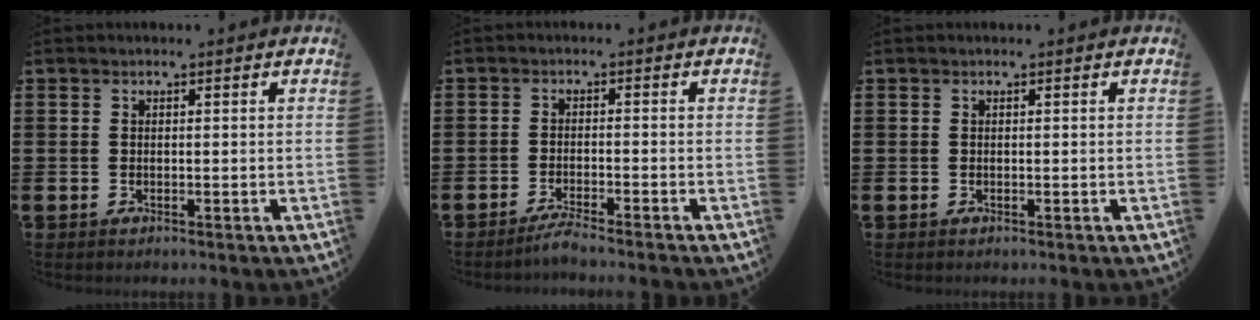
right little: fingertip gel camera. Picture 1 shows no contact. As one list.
[{"total": 2.2, "force": [-1.9, -0.2, 1.1], "torque": [-0.017, 0.005, -0.036]}, {"total": 0.0}]